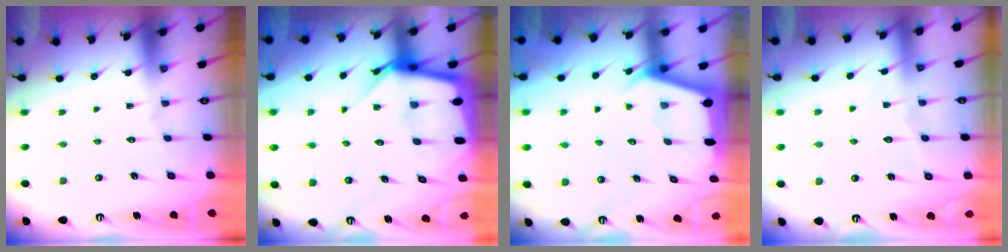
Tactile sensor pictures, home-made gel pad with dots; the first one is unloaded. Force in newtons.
{"total": 10.5, "press": 10.4, "slide": 0.9}
{"total": 2.3, "press": 2.3, "slide": 0.3}
{"total": 7.1, "press": 7.1, "slide": 0.8}